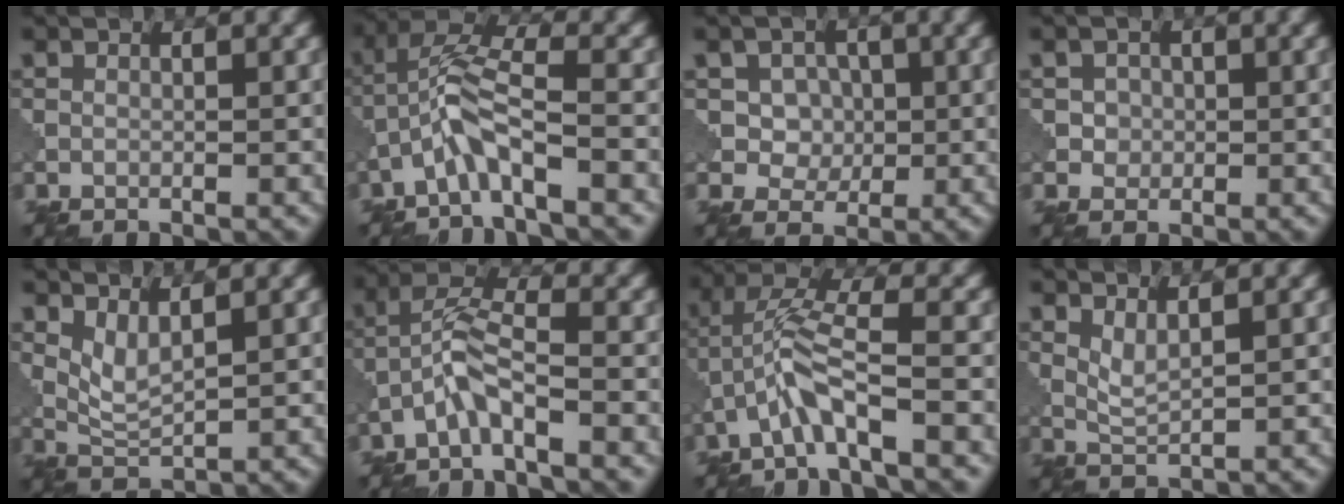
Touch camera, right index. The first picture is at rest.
{"total": 4.3, "force": [-2.3, 0.7, 3.6], "torque": [-0.078, 0.016, -0.050]}
{"total": 4.6, "force": [1.1, 4.0, 2.0], "torque": [-0.030, 0.003, 0.015]}
{"total": 1.6, "force": [0.2, 1.5, 0.3], "torque": [0.007, -0.001, 0.008]}
{"total": 2.4, "force": [1.4, 0.7, 1.8], "torque": [-0.047, -0.011, 0.038]}
{"total": 3.5, "force": [-2.0, 0.6, 2.8], "torque": [-0.063, 0.014, -0.045]}
{"total": 4.4, "force": [-2.3, 0.6, 3.7], "torque": [-0.080, 0.015, -0.049]}
{"total": 1.9, "force": [1.2, 0.4, 1.3], "torque": [-0.034, -0.008, 0.031]}